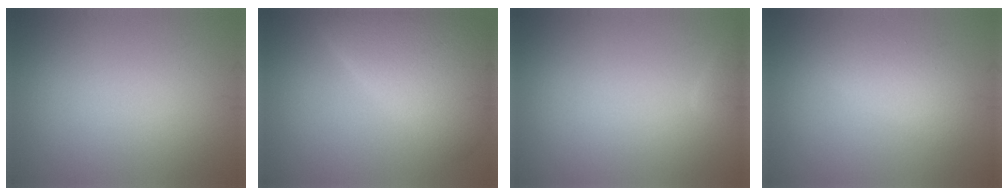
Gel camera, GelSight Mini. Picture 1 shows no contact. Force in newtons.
{"total": 7.9, "press": 7.9, "slide": 0.2}
{"total": 0.9, "press": 0.9, "slide": 0.1}
{"total": 2.9, "press": 2.9, "slide": 0.2}